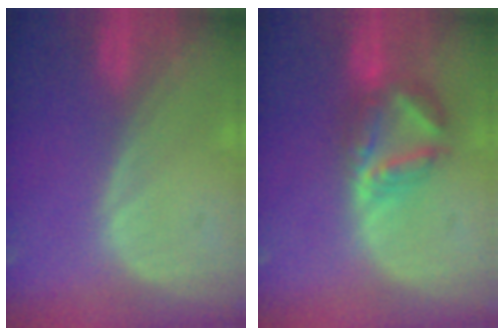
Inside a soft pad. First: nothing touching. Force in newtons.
{"total": 6.0, "press": 6.0, "slide": 0.3}